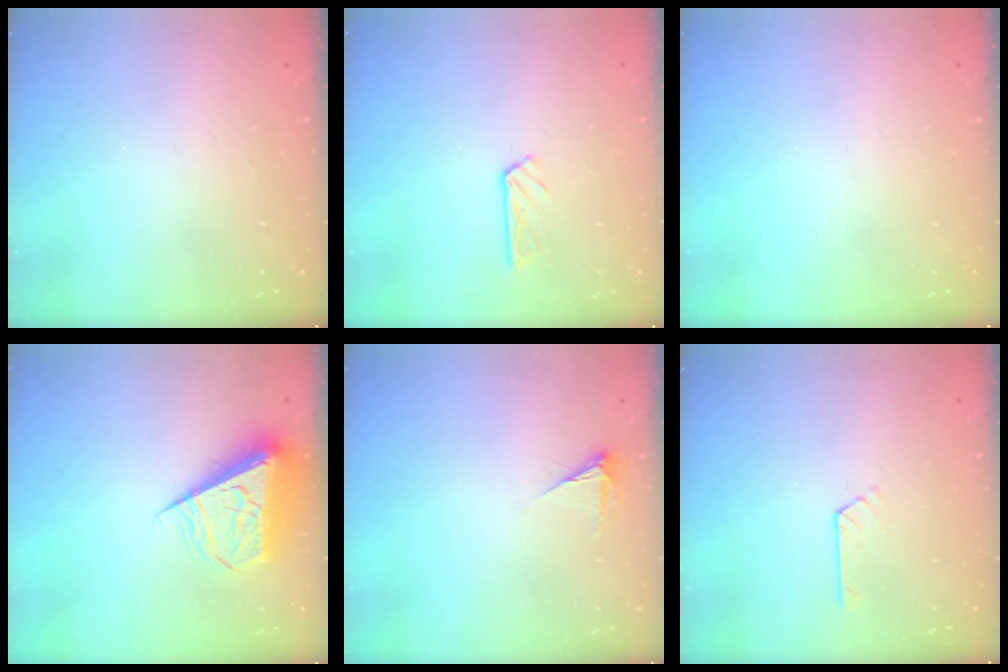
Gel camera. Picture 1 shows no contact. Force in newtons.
{"total": 3.8, "press": 3.8, "slide": 0.2}
{"total": 0.0}
{"total": 9.3, "press": 9.3, "slide": 1.2}
{"total": 3.4, "press": 3.4, "slide": 0.5}
{"total": 3.0, "press": 3.0, "slide": 0.4}